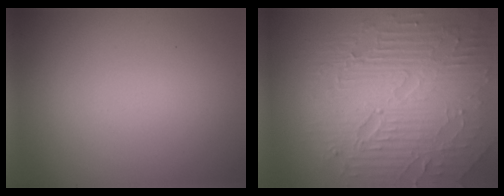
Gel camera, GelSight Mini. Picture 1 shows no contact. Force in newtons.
{"total": 10.1, "press": 6.5, "slide": 7.7}